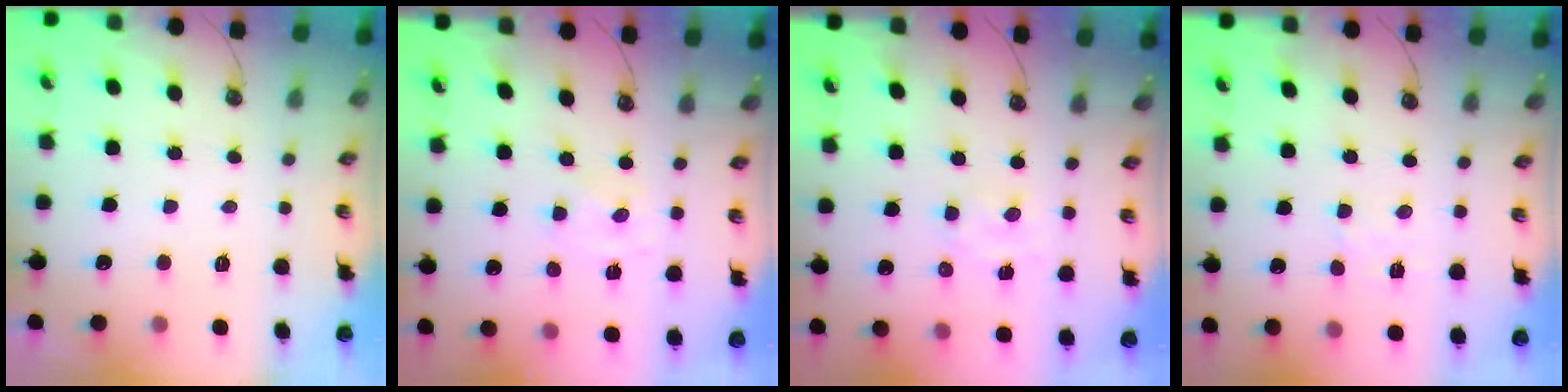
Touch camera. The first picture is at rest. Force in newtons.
{"total": 0.0}
{"total": 2.3, "press": 2.3, "slide": 0.3}
{"total": 1.6, "press": 1.5, "slide": 0.4}